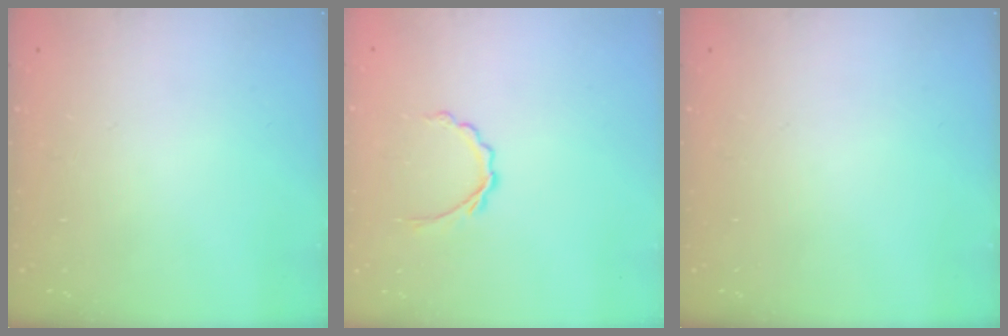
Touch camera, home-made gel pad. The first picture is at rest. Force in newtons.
{"total": 3.8, "press": 3.6, "slide": 1.2}
{"total": 0.0}